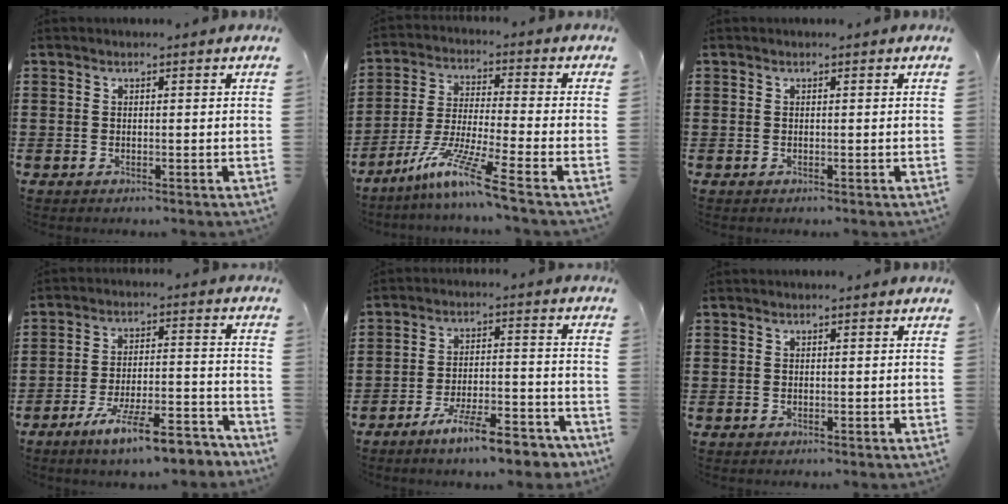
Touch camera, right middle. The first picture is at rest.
{"total": 9.7, "force": [-7.1, -0.1, 6.6], "torque": [-0.137, -0.011, -0.142]}
{"total": 0.0}
{"total": 9.9, "force": [-7.9, 1.0, 5.8], "torque": [-0.101, 0.013, -0.150]}
{"total": 9.7, "force": [-8.0, 1.3, 5.5], "torque": [-0.087, 0.016, -0.147]}
{"total": 0.0}